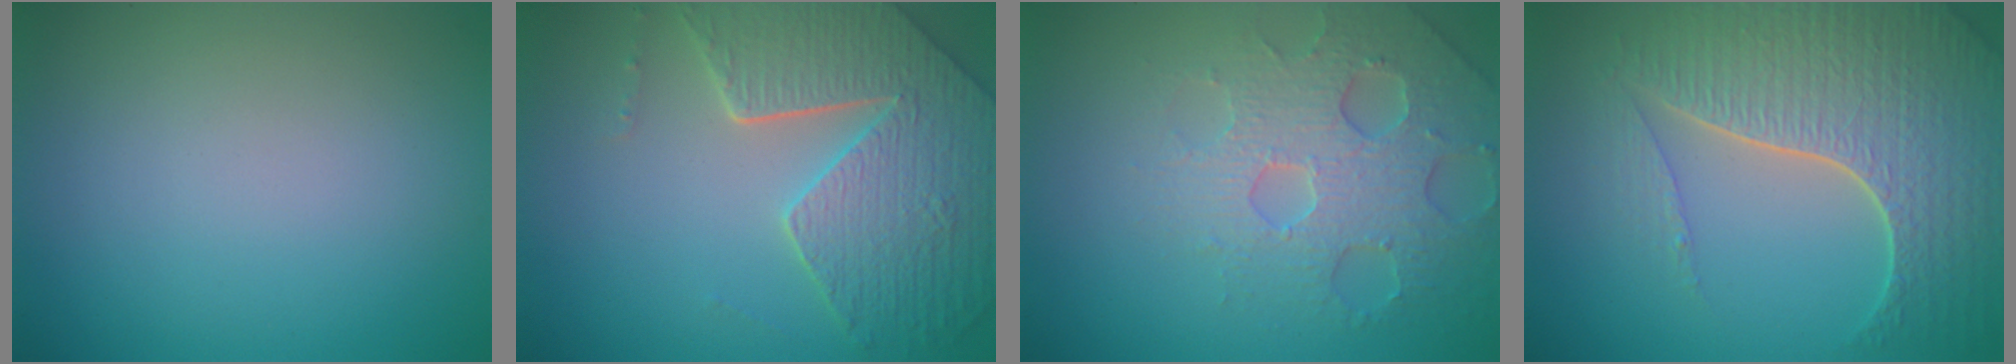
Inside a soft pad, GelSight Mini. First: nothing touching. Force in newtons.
{"total": 7.3, "press": 5.5, "slide": 4.7}
{"total": 4.3, "press": 4.2, "slide": 0.7}
{"total": 7.5, "press": 5.6, "slide": 5.0}